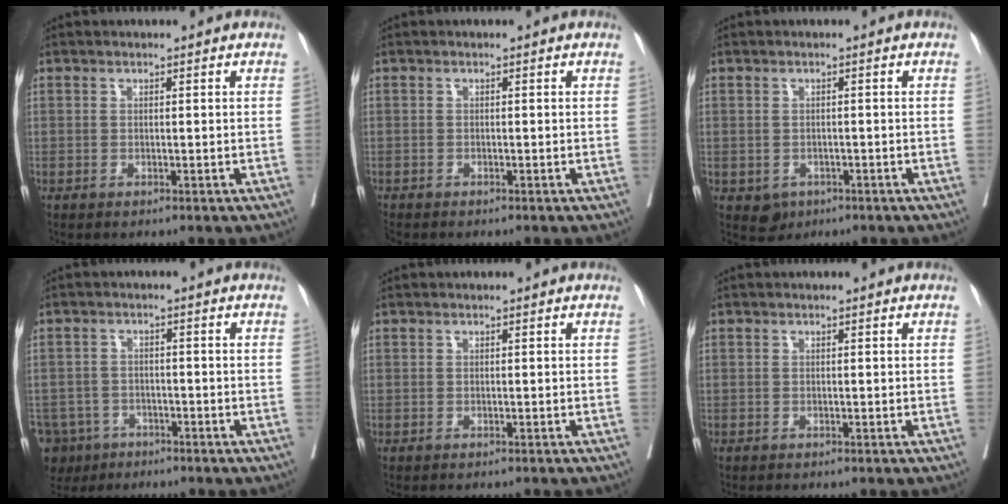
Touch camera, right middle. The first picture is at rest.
{"total": 1.4, "force": [-1.3, 0.4, 0.2], "torque": [-0.010, -0.005, -0.025]}
{"total": 2.5, "force": [-1.2, 2.1, 0.7], "torque": [-0.008, 0.003, -0.010]}
{"total": 9.5, "force": [-6.0, 7.1, 2.0], "torque": [-0.063, -0.004, -0.096]}
{"total": 2.3, "force": [-2.2, 0.1, 0.6], "torque": [-0.006, -0.004, -0.029]}
{"total": 0.9, "force": [-0.8, 0.2, 0.3], "torque": [-0.007, -0.002, -0.013]}